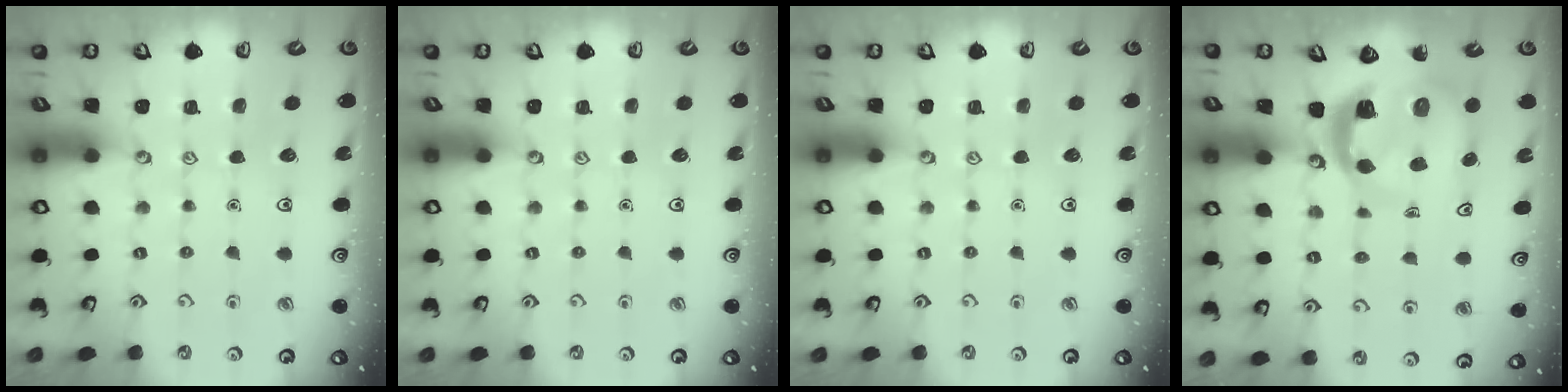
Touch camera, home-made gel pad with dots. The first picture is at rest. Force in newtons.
{"total": 0.0}
{"total": 0.0}
{"total": 6.7, "press": 6.6, "slide": 0.9}